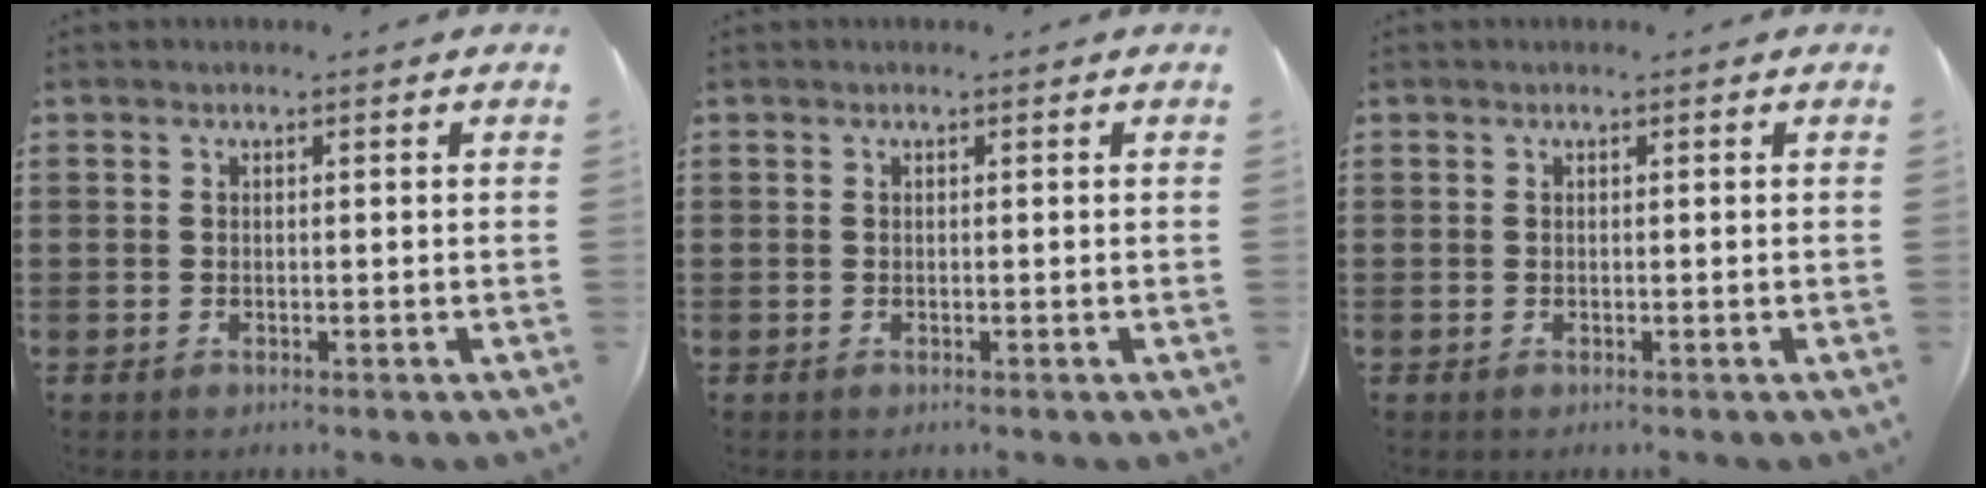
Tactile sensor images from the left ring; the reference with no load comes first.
{"total": 0.0}
{"total": 0.0}